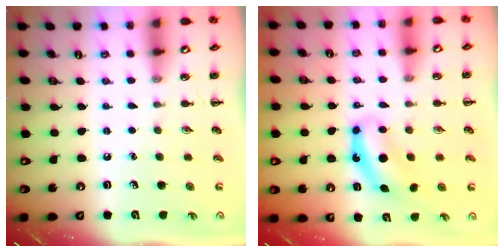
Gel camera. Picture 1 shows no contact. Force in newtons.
{"total": 7.0, "press": 7.0, "slide": 0.2}